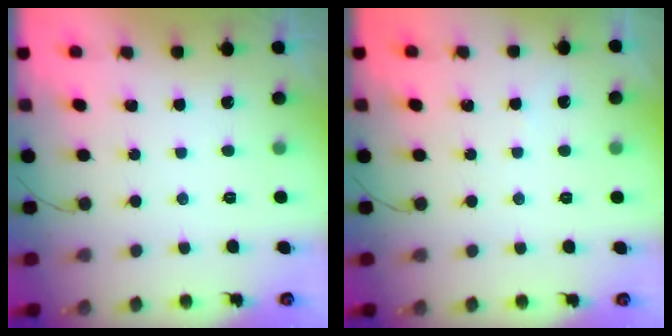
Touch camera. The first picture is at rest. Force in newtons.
{"total": 2.1, "press": 2.1, "slide": 0.3}